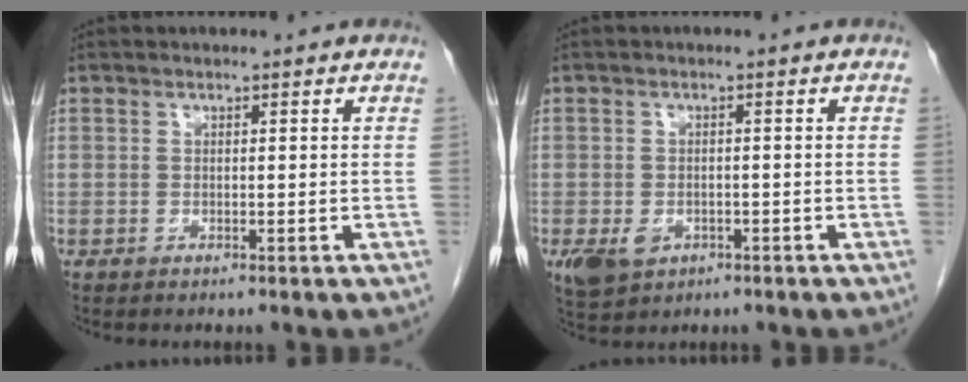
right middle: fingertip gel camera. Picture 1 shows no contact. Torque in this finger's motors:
{"motor_torque": [0.67, -0.38, 0.09, 0.04]}